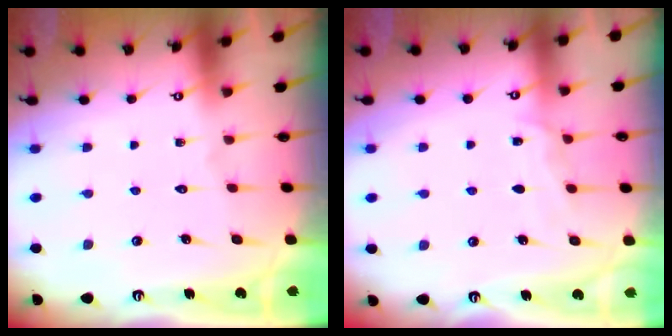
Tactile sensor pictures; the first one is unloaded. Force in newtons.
{"total": 5.8, "press": 5.8, "slide": 0.5}